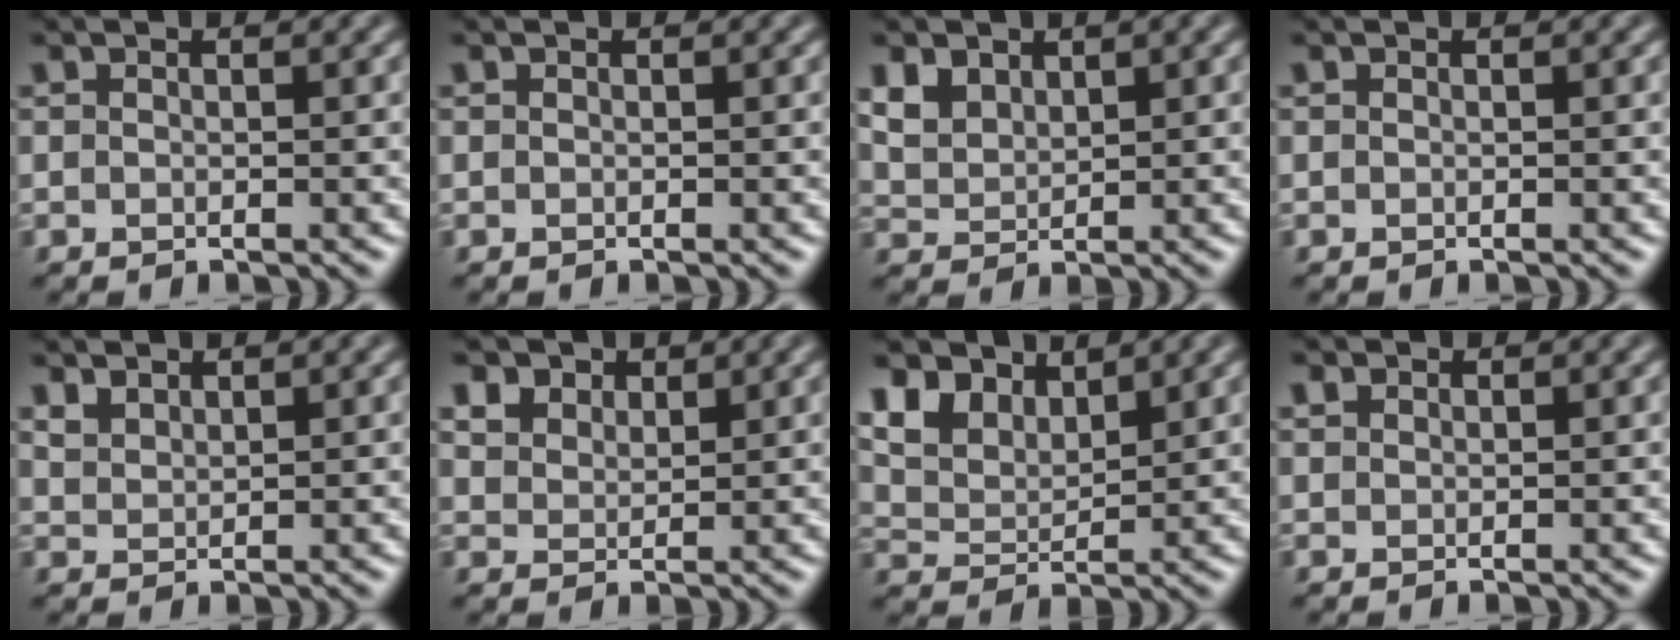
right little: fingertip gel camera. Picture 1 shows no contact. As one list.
[{"total": 0.0}, {"total": 3.3, "force": [1.9, 2.1, 1.7], "torque": [-0.042, -0.003, 0.041]}, {"total": 0.0}, {"total": 1.7, "force": [1.5, 0.7, 0.5], "torque": [-0.016, 0.002, 0.035]}, {"total": 4.3, "force": [3.2, 2.5, 1.5], "torque": [-0.056, 0.003, 0.058]}, {"total": 5.5, "force": [4.2, 2.7, 2.4], "torque": [-0.067, 0.004, 0.077]}, {"total": 0.9, "force": [0.7, 0.5, 0.2], "torque": [-0.003, 0.002, 0.014]}]